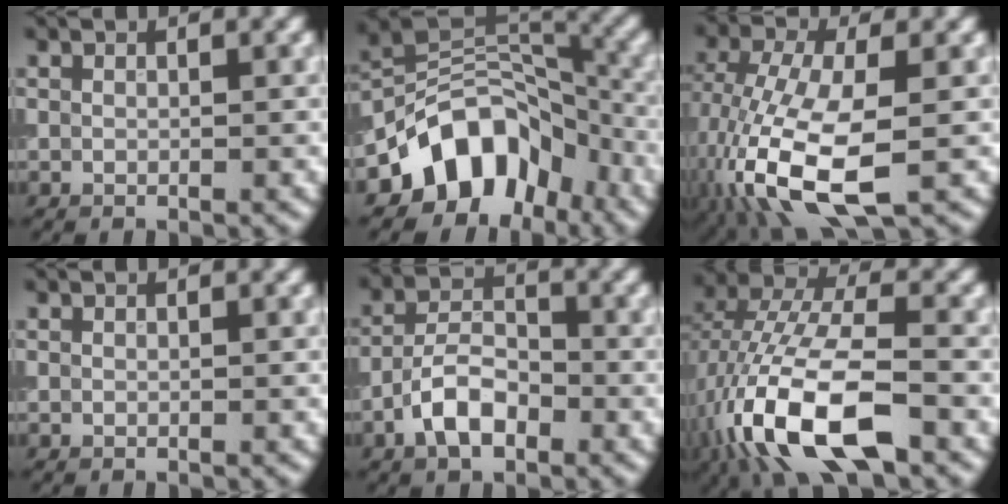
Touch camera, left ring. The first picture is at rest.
{"total": 9.7, "force": [-5.7, 6.3, 4.7], "torque": [-0.051, 0.010, -0.104]}
{"total": 10.7, "force": [-3.1, 4.9, 8.9], "torque": [-0.210, -0.015, -0.056]}
{"total": 0.0}
{"total": 4.5, "force": [-2.5, 2.3, 2.9], "torque": [-0.054, 0.009, -0.048]}
{"total": 12.4, "force": [-4.9, 5.6, 9.9], "torque": [-0.215, -0.006, -0.089]}